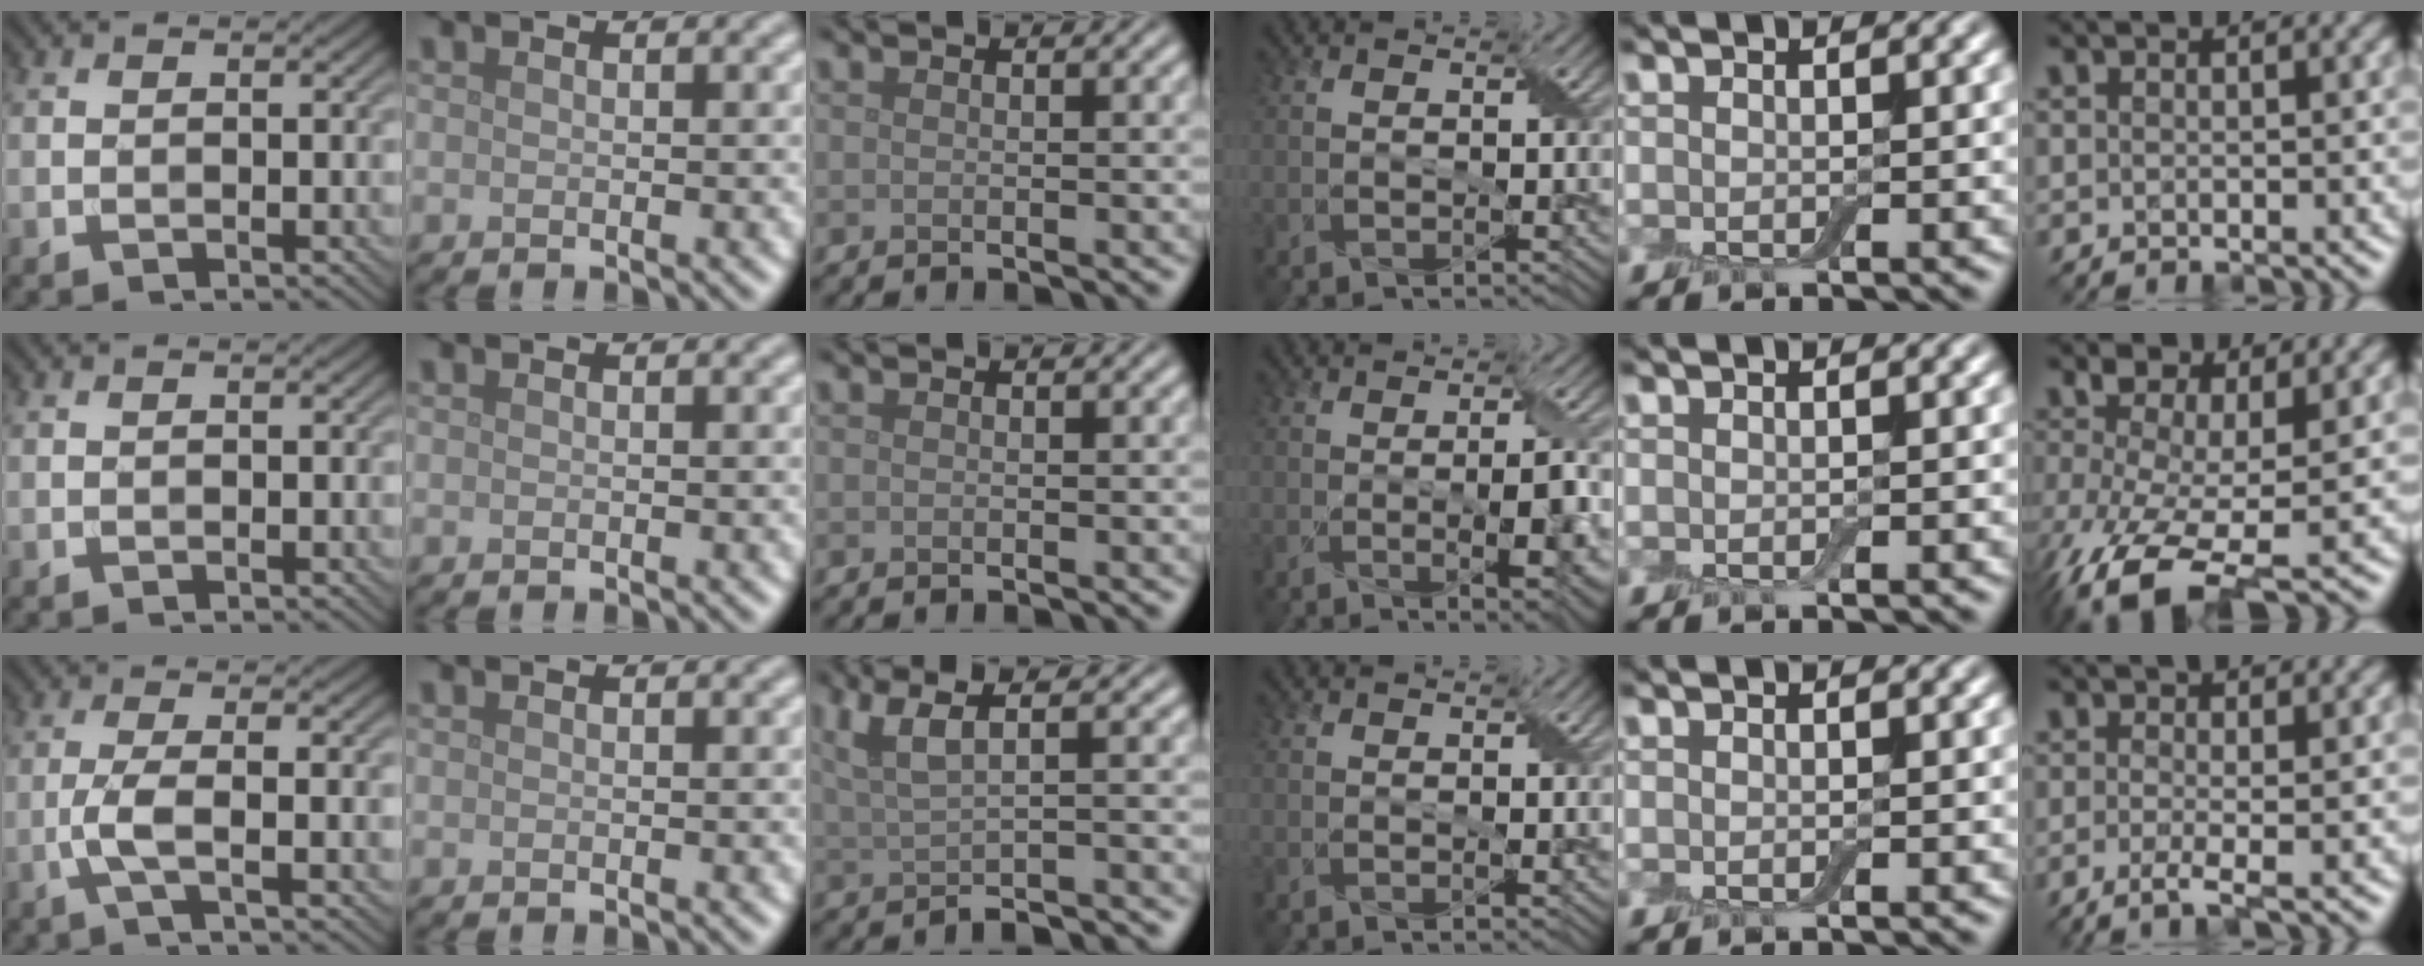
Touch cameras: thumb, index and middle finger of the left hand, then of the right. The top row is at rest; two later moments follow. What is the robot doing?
{"motion": "peel", "object": "aluminum foil"}